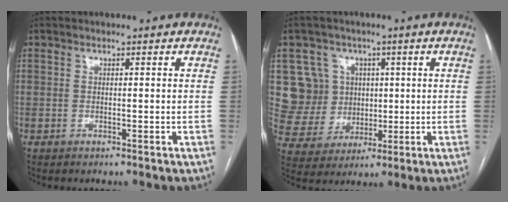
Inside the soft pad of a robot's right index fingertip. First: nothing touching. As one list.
[{"total": 9.2, "force": [2.5, 8.9, 1.0], "torque": [-0.035, 0.030, 0.060]}]